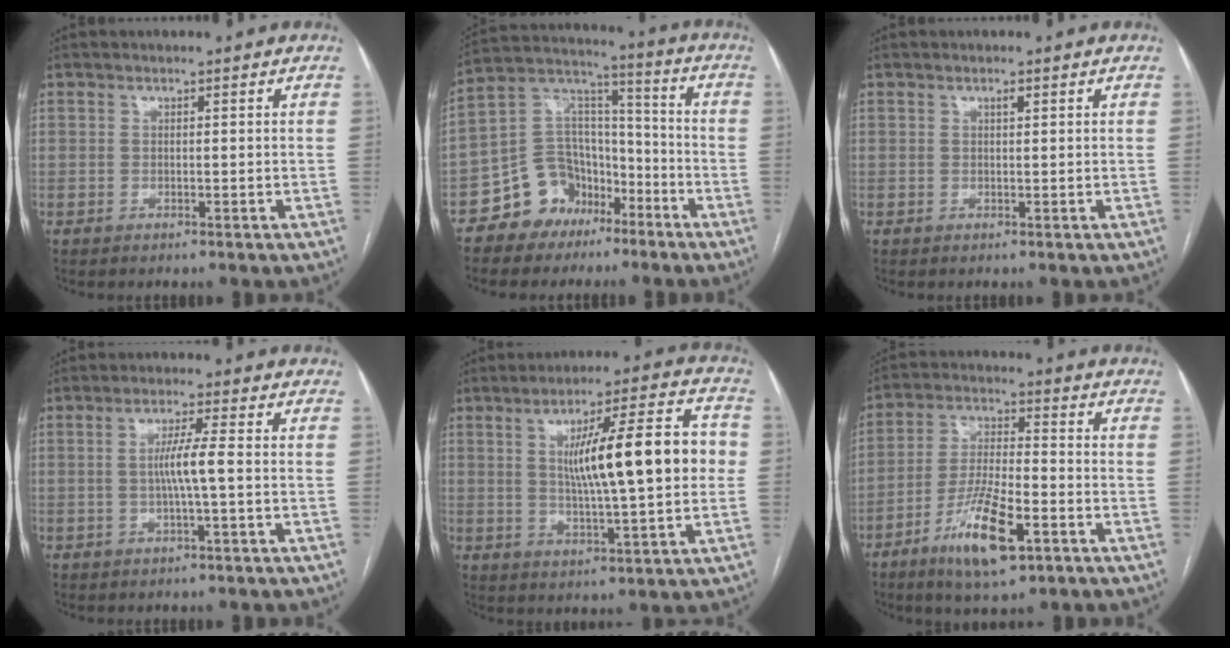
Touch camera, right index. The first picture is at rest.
{"total": 12.1, "force": [-7.2, 9.0, 3.6], "torque": [-0.071, 0.065, -0.123]}
{"total": 0.7, "force": [0.4, 0.1, 0.6], "torque": [-0.011, 0.000, 0.006]}
{"total": 4.4, "force": [-0.4, -0.4, 4.4], "torque": [-0.081, 0.004, -0.006]}
{"total": 15.5, "force": [1.6, 2.1, 15.2], "torque": [-0.236, 0.025, 0.027]}
{"total": 12.2, "force": [-6.2, 2.8, 10.1], "torque": [-0.198, -0.012, -0.108]}